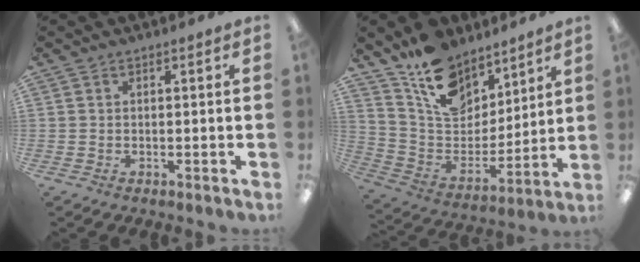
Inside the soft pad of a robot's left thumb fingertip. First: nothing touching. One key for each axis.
{"total": 16.4, "fx": 12.2, "fy": 9.5, "fz": 5.6, "tx": -0.116, "ty": -0.082, "tz": 0.234}